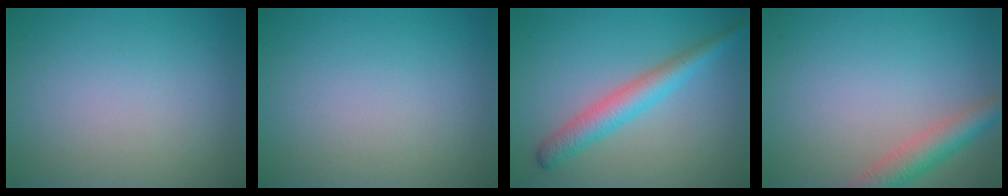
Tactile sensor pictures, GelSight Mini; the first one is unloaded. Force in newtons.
{"total": 0.0}
{"total": 3.7, "press": 3.7, "slide": 0.1}
{"total": 3.9, "press": 3.9, "slide": 0.3}